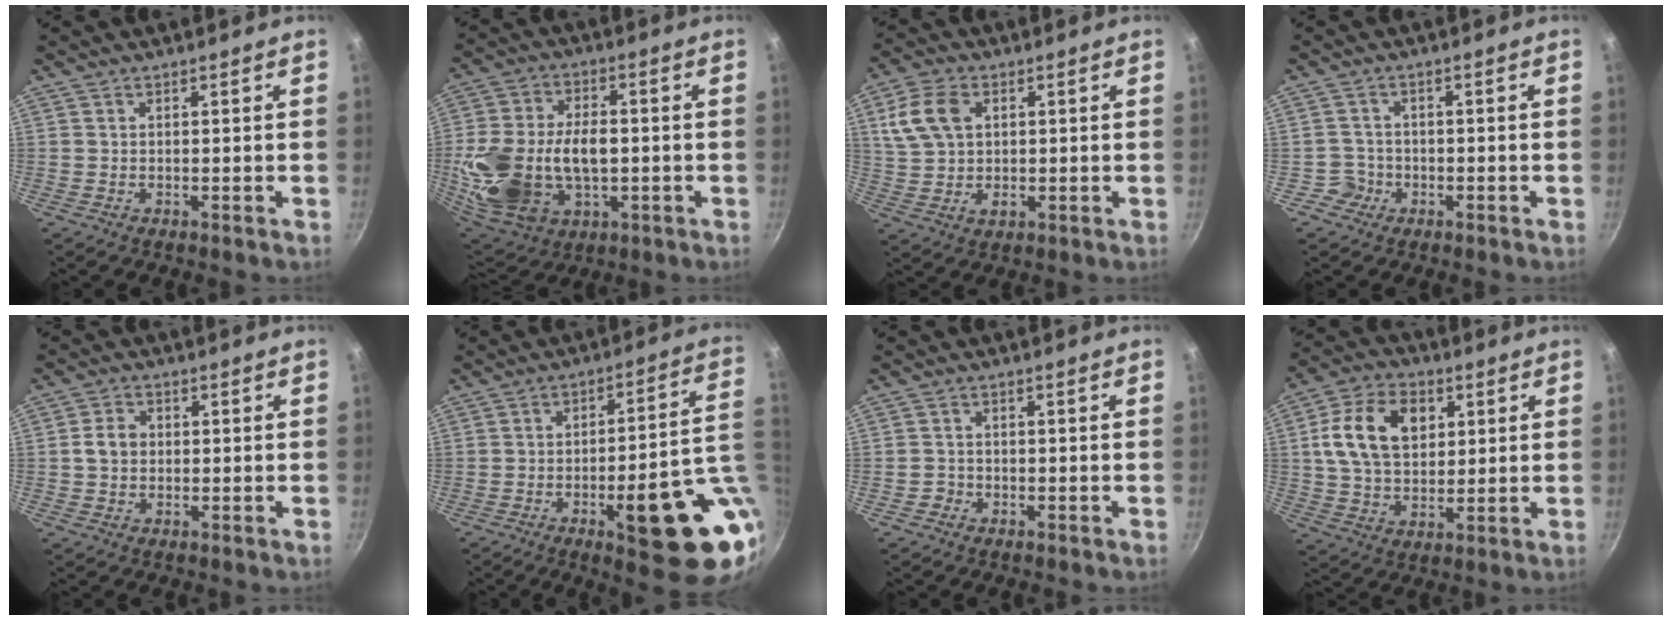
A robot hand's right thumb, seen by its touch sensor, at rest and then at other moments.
{"total": 21.0, "force": [-1.8, 13.9, 15.7], "torque": [-0.304, 0.012, -0.018]}
{"total": 10.2, "force": [2.8, 7.2, 6.7], "torque": [-0.118, 0.003, 0.054]}
{"total": 3.1, "force": [-1.3, 2.9, -0.1], "torque": [0.024, 0.021, -0.022]}
{"total": 4.1, "force": [0.0, 3.3, 2.4], "torque": [-0.032, 0.013, -0.007]}
{"total": 20.1, "force": [-4.3, 5.5, 18.8], "torque": [-0.224, 0.016, -0.050]}
{"total": 1.9, "force": [-1.1, 1.6, 0.3], "torque": [0.003, 0.014, -0.017]}
{"total": 14.8, "force": [3.7, 10.2, 10.0], "torque": [-0.159, 0.002, 0.058]}